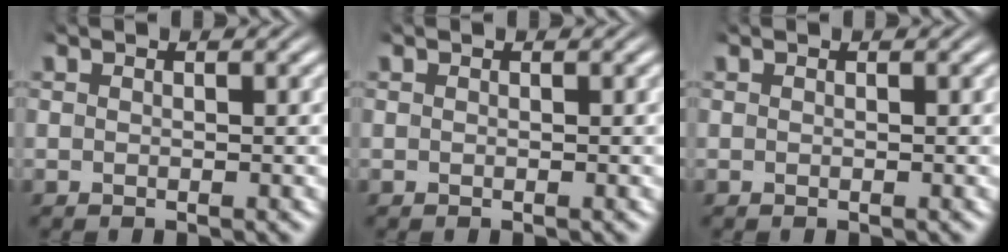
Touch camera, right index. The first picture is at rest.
{"total": 0.0}
{"total": 0.0}